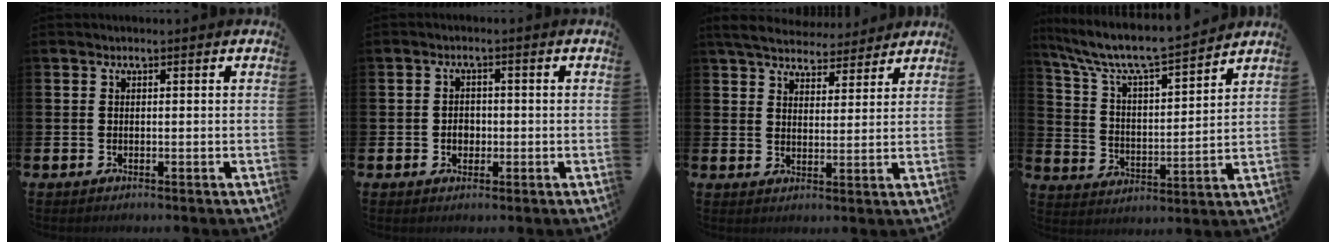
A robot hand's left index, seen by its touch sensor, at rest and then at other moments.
{"total": 2.1, "force": [-0.3, 1.8, 1.1], "torque": [-0.001, -0.003, -0.014]}
{"total": 5.8, "force": [5.4, 1.7, 1.0], "torque": [-0.035, -0.031, 0.094]}
{"total": 8.2, "force": [7.5, 1.2, 3.1], "torque": [-0.095, -0.051, 0.127]}